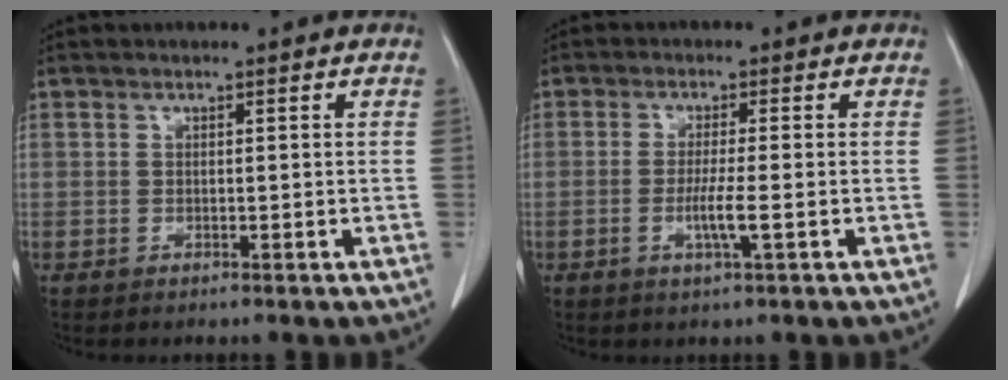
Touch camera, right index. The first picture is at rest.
{"total": 3.8, "force": [-1.0, -0.2, 3.6], "torque": [-0.071, -0.006, -0.018]}